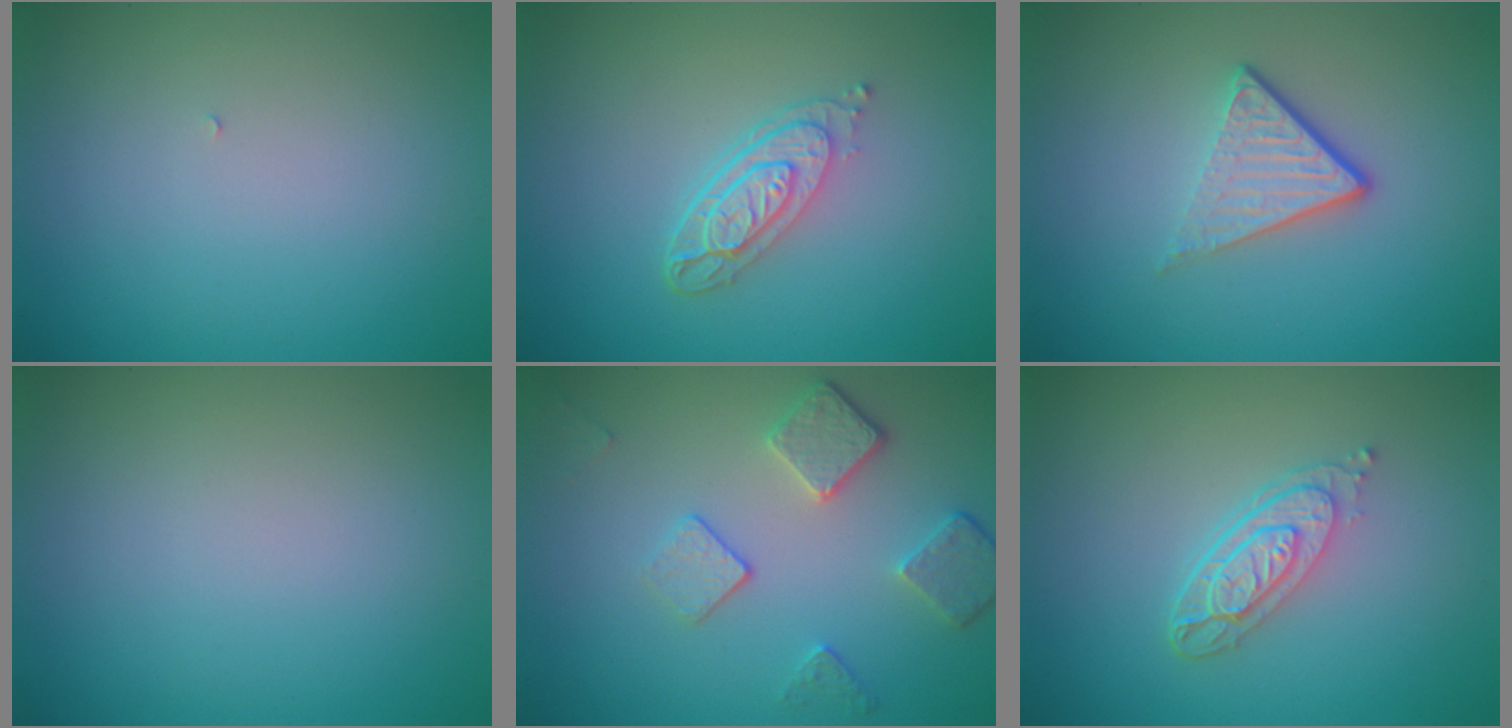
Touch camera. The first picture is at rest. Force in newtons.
{"total": 4.0, "press": 2.9, "slide": 2.7}
{"total": 3.7, "press": 2.4, "slide": 2.8}
{"total": 0.0}
{"total": 3.7, "press": 2.9, "slide": 2.3}
{"total": 4.0, "press": 2.9, "slide": 2.7}